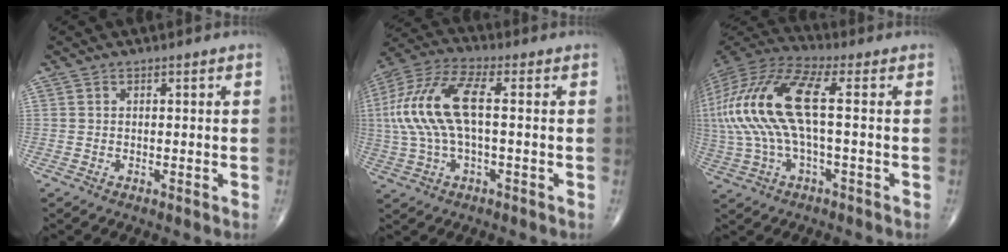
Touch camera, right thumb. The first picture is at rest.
{"total": 15.2, "force": [0.9, 6.1, 13.9], "torque": [-0.318, 0.032, 0.016]}
{"total": 19.6, "force": [1.1, 6.6, 18.4], "torque": [-0.418, 0.035, 0.014]}